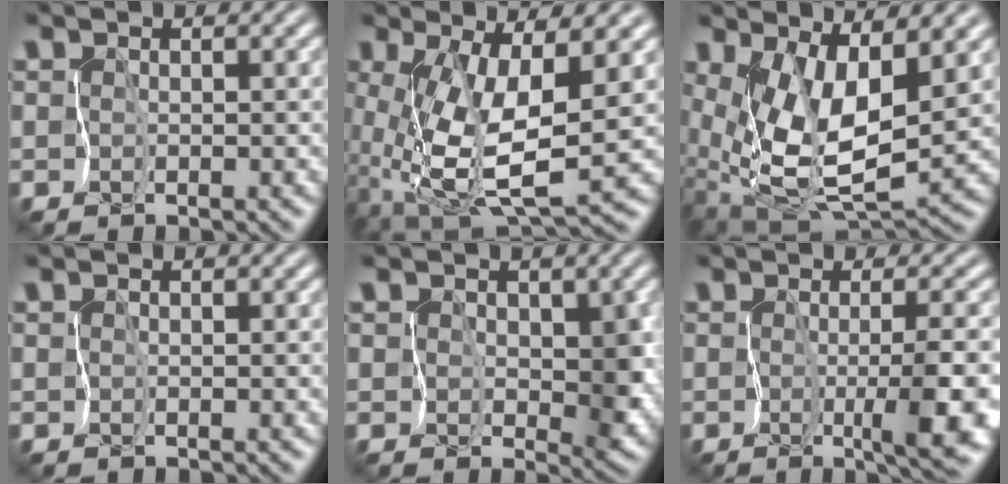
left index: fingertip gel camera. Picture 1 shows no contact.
{"total": 8.4, "force": [-0.4, 3.0, 7.9], "torque": [-0.175, -0.023, 0.002]}
{"total": 9.8, "force": [2.0, 4.4, 8.5], "torque": [-0.171, -0.028, 0.052]}
{"total": 0.0}
{"total": 4.0, "force": [0.6, 2.8, 2.8], "torque": [-0.035, -0.006, 0.007]}
{"total": 5.2, "force": [-1.4, 0.5, 5.0], "torque": [-0.081, -0.013, -0.021]}